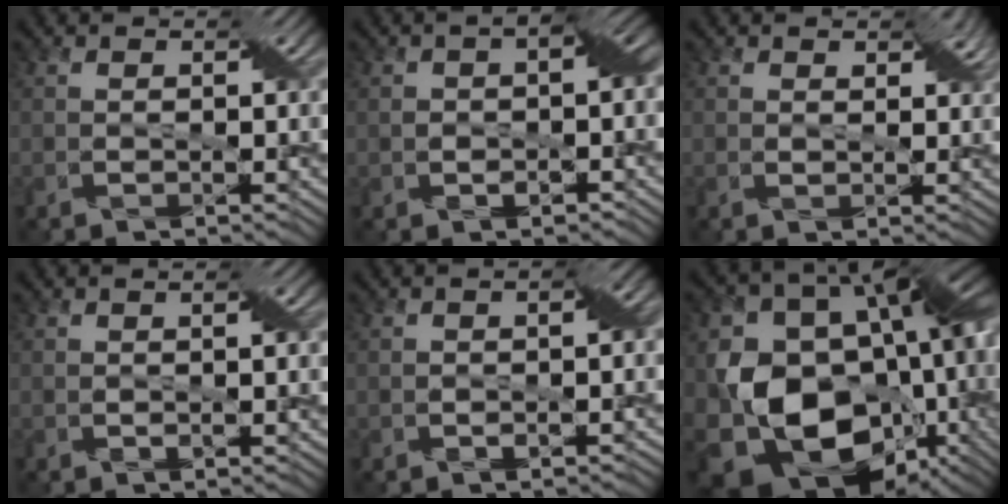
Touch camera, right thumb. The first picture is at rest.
{"total": 5.8, "force": [-0.6, 3.1, 4.8], "torque": [-0.074, 0.003, -0.012]}
{"total": 3.0, "force": [1.5, 1.7, 1.9], "torque": [-0.031, -0.001, 0.025]}
{"total": 1.7, "force": [0.1, 0.6, 1.6], "torque": [-0.028, 0.004, 0.004]}
{"total": 3.5, "force": [-0.7, 1.7, 3.1], "torque": [-0.048, -0.001, -0.009]}
{"total": 19.4, "force": [-4.1, 14.8, 11.9], "torque": [-0.241, -0.027, -0.058]}